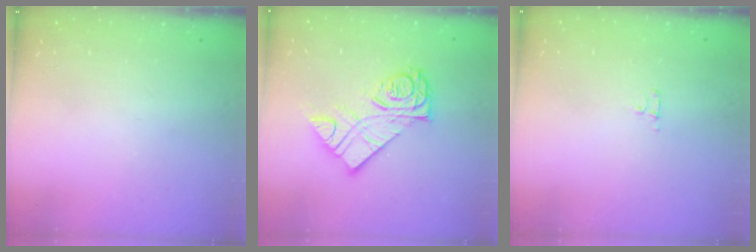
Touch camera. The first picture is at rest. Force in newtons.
{"total": 15.7, "press": 15.6, "slide": 1.2}
{"total": 2.7, "press": 2.7, "slide": 0.3}